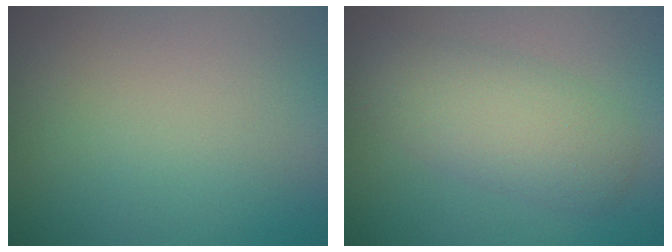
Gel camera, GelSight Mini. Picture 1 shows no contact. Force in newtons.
{"total": 4.7, "press": 4.7, "slide": 0.2}